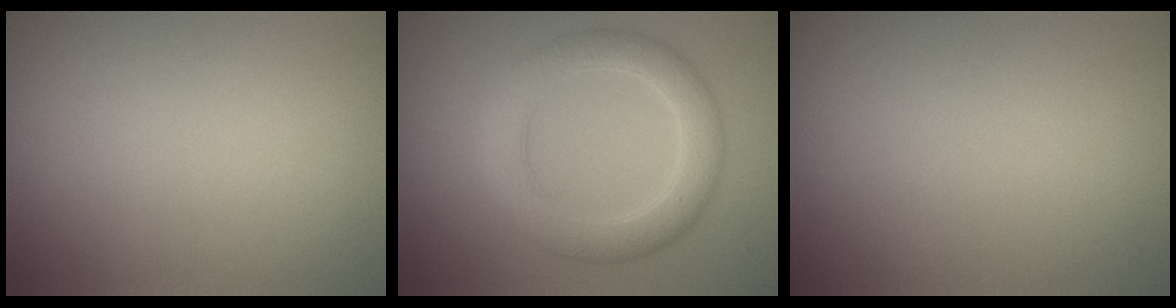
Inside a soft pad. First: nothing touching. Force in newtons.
{"total": 4.4, "press": 4.4, "slide": 0.1}
{"total": 0.0}